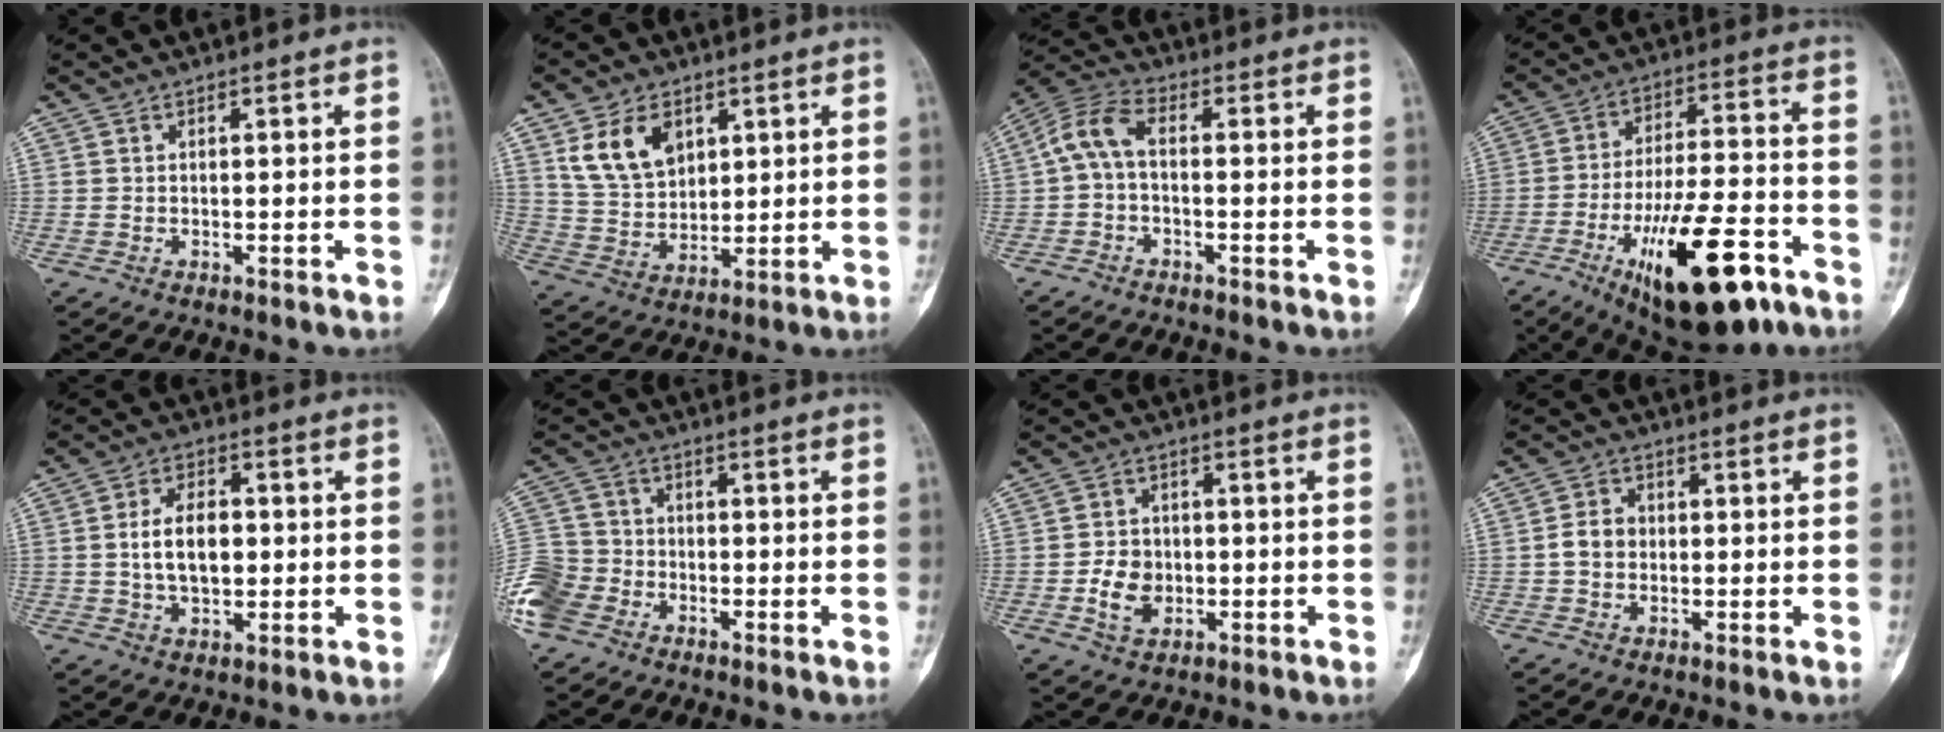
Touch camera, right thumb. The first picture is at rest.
{"total": 10.6, "force": [4.8, 7.1, 6.3], "torque": [-0.094, -0.019, 0.101]}
{"total": 6.3, "force": [-0.5, 3.1, 5.4], "torque": [-0.117, 0.025, -0.023]}
{"total": 21.7, "force": [-11.0, 7.5, 17.1], "torque": [-0.269, 0.054, -0.164]}
{"total": 8.5, "force": [0.2, 5.2, 6.8], "torque": [-0.107, 0.010, 0.003]}
{"total": 9.6, "force": [-5.2, 7.0, 4.0], "torque": [-0.092, 0.023, -0.112]}
{"total": 6.1, "force": [-1.4, 4.7, 3.6], "torque": [-0.048, 0.006, -0.024]}
{"total": 4.0, "force": [-0.3, 3.3, 2.2], "torque": [-0.034, 0.012, -0.011]}